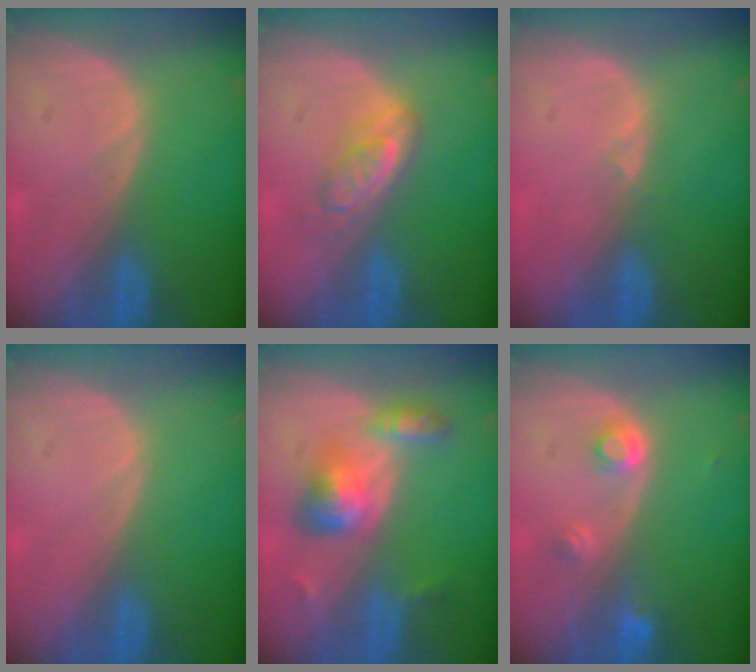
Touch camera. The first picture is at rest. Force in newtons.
{"total": 4.6, "press": 4.4, "slide": 1.3}
{"total": 0.7, "press": 0.6, "slide": 0.3}
{"total": 0.0}
{"total": 6.2, "press": 5.6, "slide": 2.7}
{"total": 3.0, "press": 2.8, "slide": 1.1}